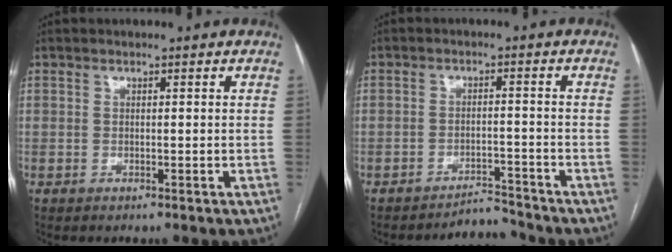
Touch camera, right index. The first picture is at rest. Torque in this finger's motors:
{"motor_torque": [-0.39, 0.32, -0.20, -0.08]}